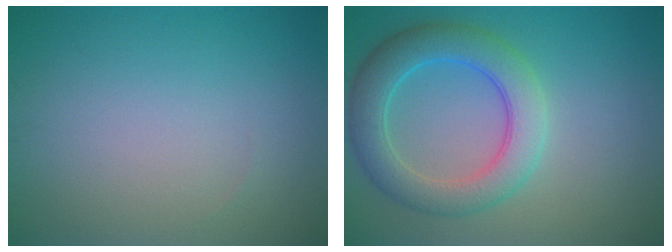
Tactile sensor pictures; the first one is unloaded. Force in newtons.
{"total": 6.0, "press": 6.0, "slide": 0.2}